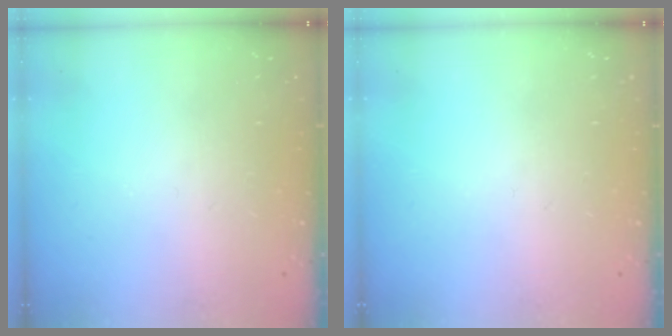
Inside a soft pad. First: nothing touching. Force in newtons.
{"total": 0.0}